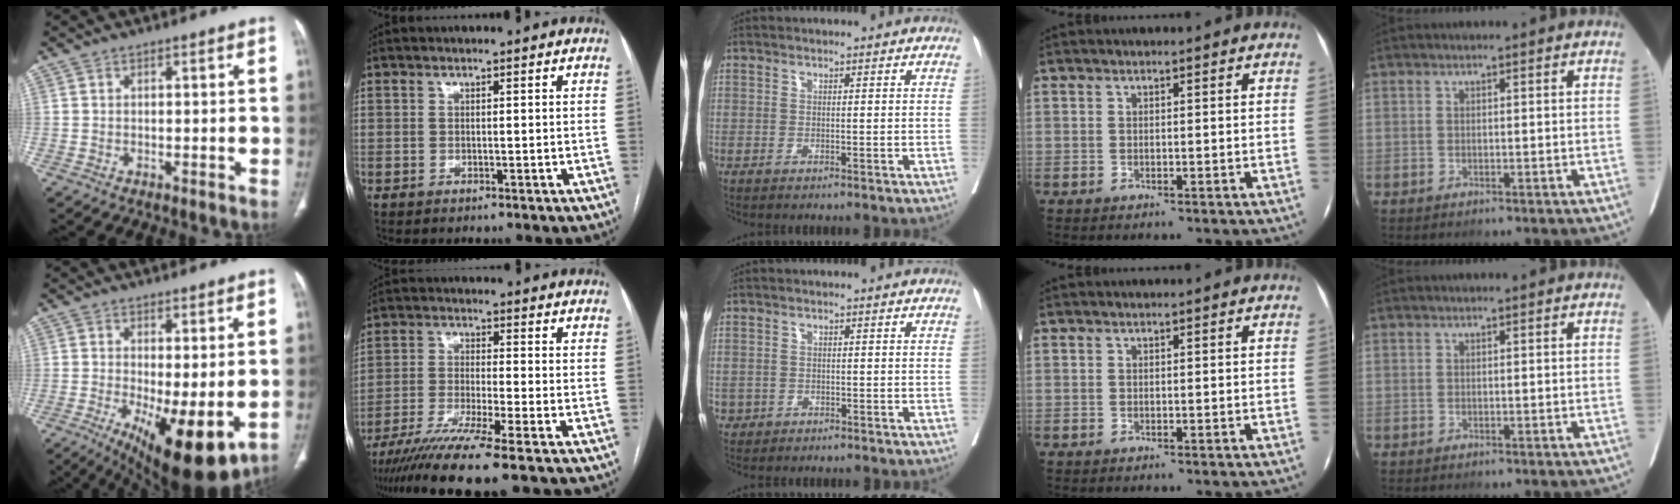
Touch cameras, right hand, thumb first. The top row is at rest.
{"thumb": {"total": 14.0, "force": [-3.3, 4.6, 12.8], "torque": [-0.187, -0.026, -0.032]}, "index": {"total": 11.0, "force": [-8.5, -1.5, 6.8], "torque": [-0.110, -0.032, -0.140]}, "middle": {"total": 1.4, "force": [-0.5, 1.3, 0.1], "torque": [0.001, 0.007, -0.003]}}